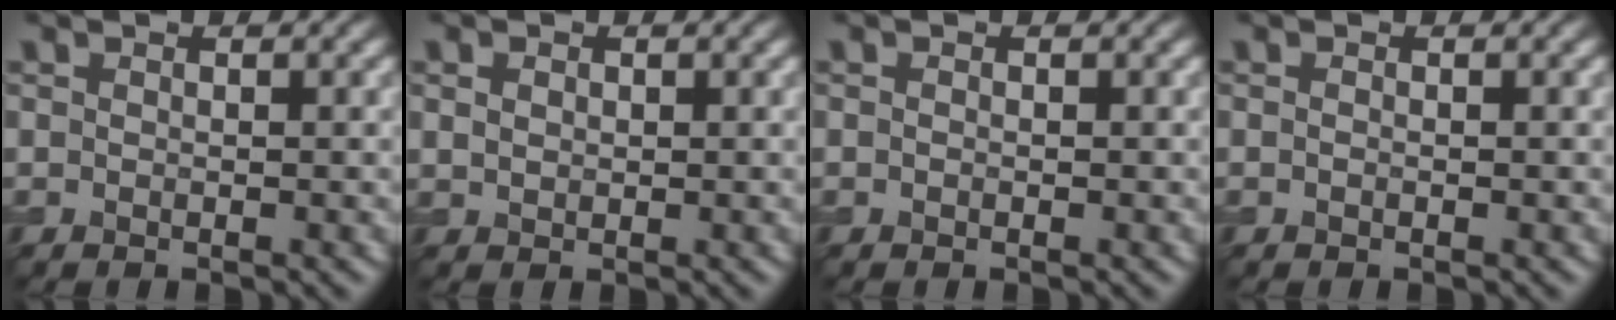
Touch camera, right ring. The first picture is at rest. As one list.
[{"total": 1.2, "force": [0.4, 1.0, 0.6], "torque": [-0.012, 0.001, 0.008]}, {"total": 0.0}, {"total": 0.0}]